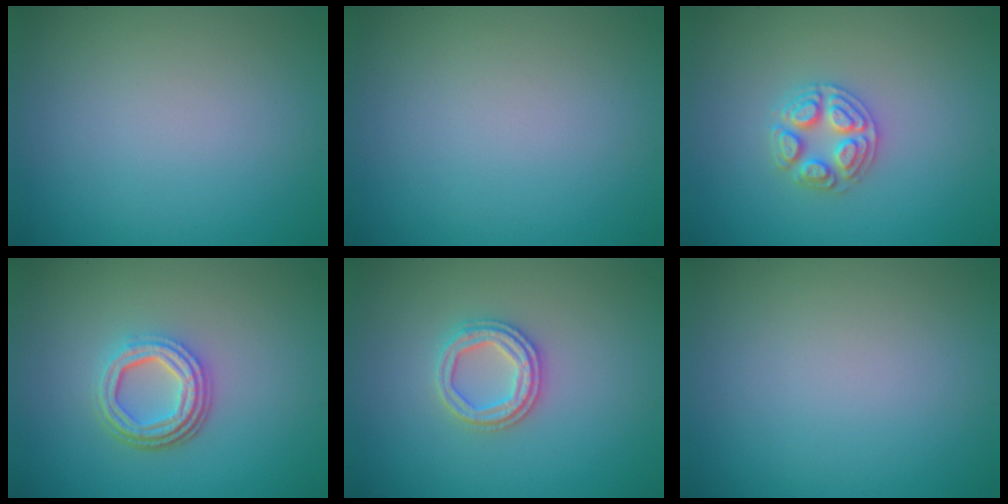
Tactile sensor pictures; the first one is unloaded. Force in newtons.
{"total": 0.0}
{"total": 3.4, "press": 3.4, "slide": 0.5}
{"total": 4.6, "press": 3.3, "slide": 3.1}
{"total": 2.8, "press": 2.6, "slide": 1.0}
{"total": 0.0}